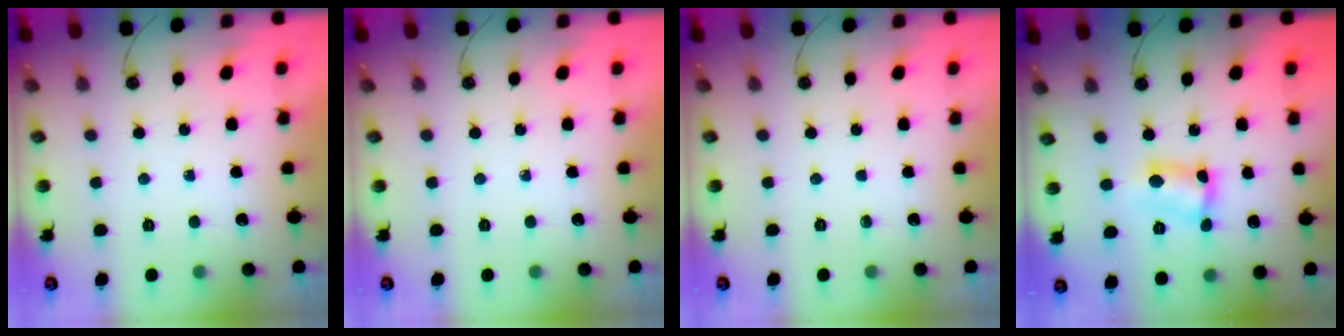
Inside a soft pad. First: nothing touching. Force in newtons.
{"total": 0.0}
{"total": 0.0}
{"total": 6.3, "press": 6.3, "slide": 0.3}